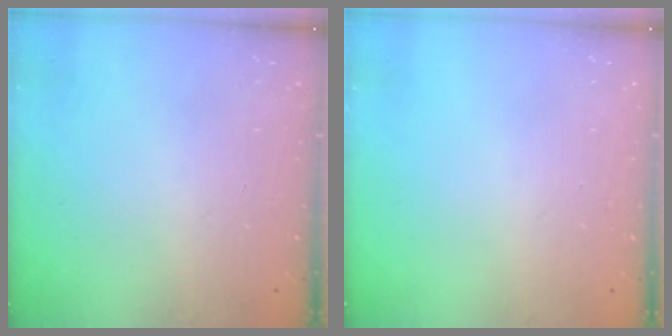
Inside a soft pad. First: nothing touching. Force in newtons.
{"total": 0.0}